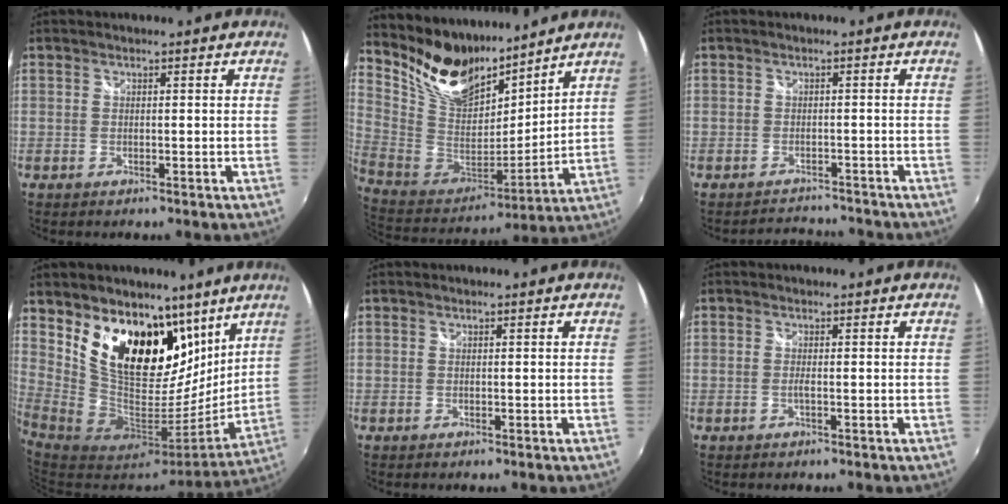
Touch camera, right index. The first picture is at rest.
{"total": 17.6, "force": [14.0, 8.0, 7.0], "torque": [-0.170, -0.001, 0.277]}
{"total": 4.5, "force": [-4.1, 1.9, 0.1], "torque": [-0.008, 0.016, -0.064]}
{"total": 20.2, "force": [11.8, 11.4, 11.9], "torque": [-0.210, -0.014, 0.217]}
{"total": 0.0}
{"total": 1.0, "force": [-0.4, -0.1, 0.9], "torque": [-0.017, 0.000, -0.008]}